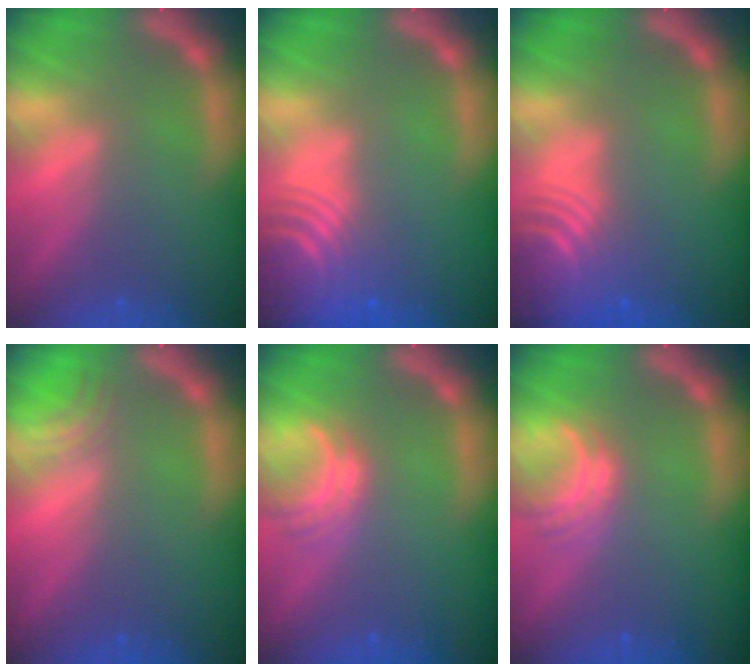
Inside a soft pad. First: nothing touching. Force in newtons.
{"total": 10.1}
{"total": 9.1}
{"total": 2.0}
{"total": 3.0}
{"total": 3.0}